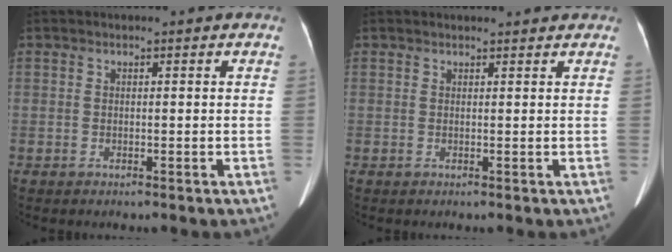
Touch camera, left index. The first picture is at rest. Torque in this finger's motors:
{"motor_torque": [-0.11, -0.47, 0.11, 0.03]}